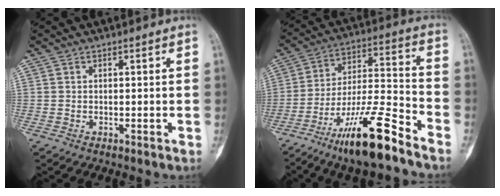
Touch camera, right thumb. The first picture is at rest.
{"total": 16.9, "force": [-11.5, 2.7, 12.0], "torque": [-0.222, 0.074, -0.200]}